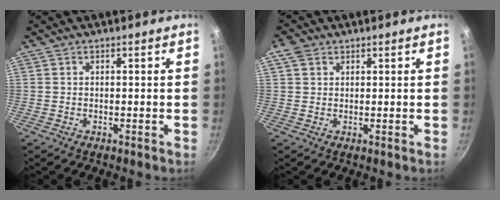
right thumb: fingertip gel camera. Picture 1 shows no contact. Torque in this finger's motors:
{"motor_torque": [-1.21, 1.58, 0.26, -0.06, 0.29]}